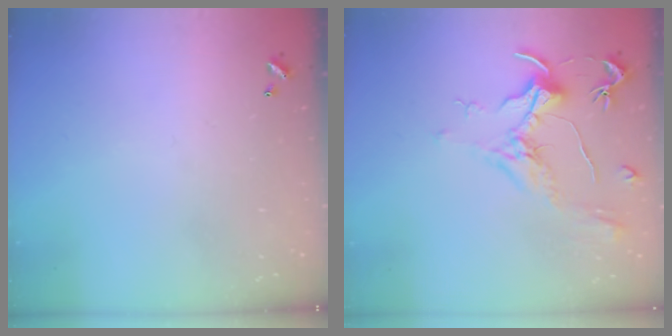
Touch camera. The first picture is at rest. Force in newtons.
{"total": 1.8, "press": 1.6, "slide": 0.9}